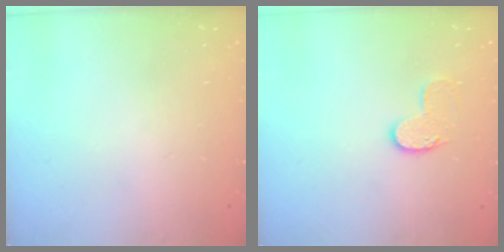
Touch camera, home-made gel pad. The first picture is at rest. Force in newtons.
{"total": 7.4, "press": 7.4, "slide": 0.2}